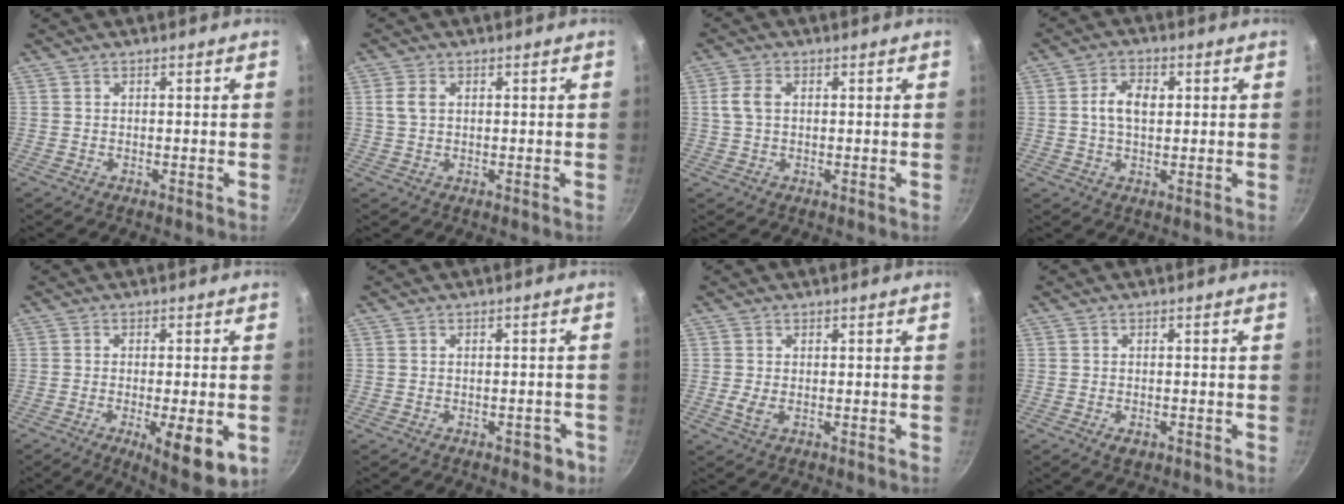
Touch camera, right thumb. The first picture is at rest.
{"total": 2.8, "force": [0.6, 1.9, 2.0], "torque": [-0.046, 0.004, 0.013]}
{"total": 3.8, "force": [0.5, 2.4, 2.8], "torque": [-0.066, 0.008, 0.009]}
{"total": 5.8, "force": [0.9, 3.5, 4.6], "torque": [-0.080, 0.008, 0.013]}
{"total": 10.9, "force": [-3.5, 3.2, 9.8], "torque": [-0.135, -0.015, -0.045]}
{"total": 3.0, "force": [-1.7, 1.6, 1.9], "torque": [-0.011, 0.012, -0.018]}
{"total": 1.9, "force": [-0.3, 0.9, 1.7], "torque": [-0.043, -0.007, -0.004]}
{"total": 1.7, "force": [-0.9, 1.0, 1.1], "torque": [-0.017, 0.004, -0.011]}